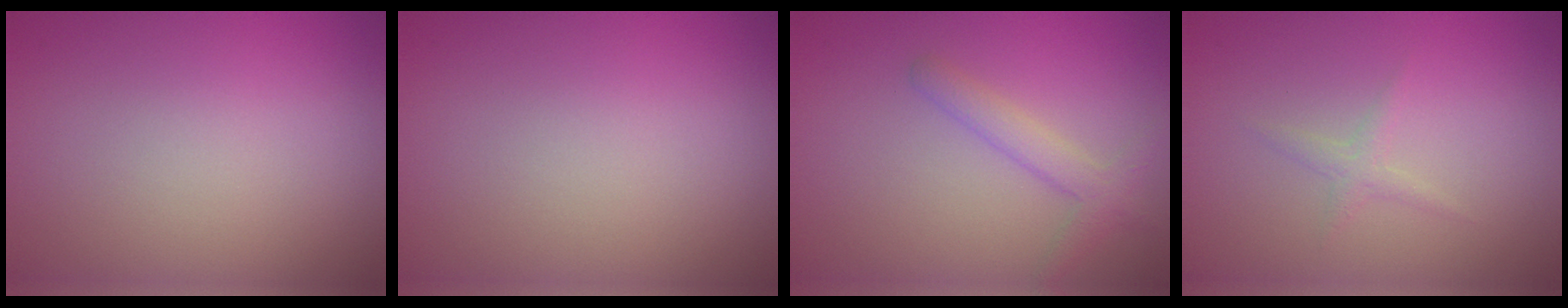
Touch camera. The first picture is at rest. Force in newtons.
{"total": 0.0}
{"total": 2.2, "press": 2.2, "slide": 0.1}
{"total": 1.0, "press": 1.0, "slide": 0.1}